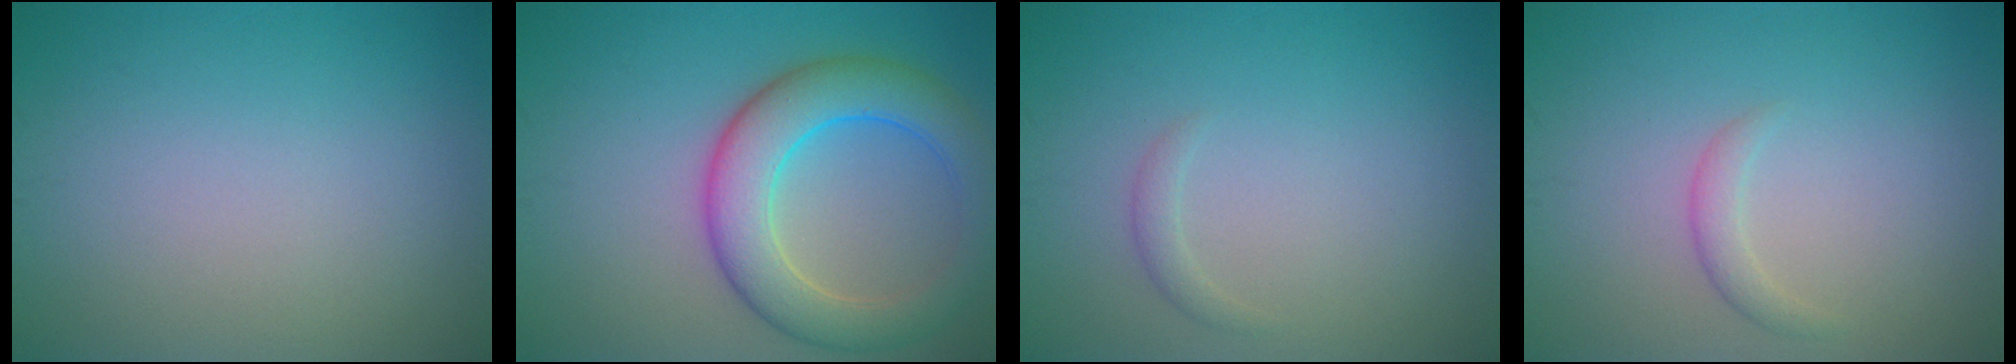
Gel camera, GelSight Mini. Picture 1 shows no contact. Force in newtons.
{"total": 7.1, "press": 7.1, "slide": 0.2}
{"total": 0.9, "press": 0.9, "slide": 0.1}
{"total": 1.3, "press": 1.3, "slide": 0.1}